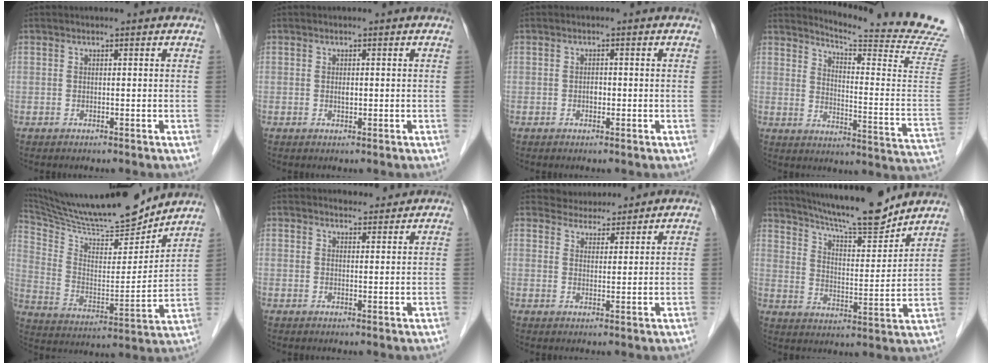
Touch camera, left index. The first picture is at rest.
{"total": 0.7, "force": [0.1, 0.3, 0.6], "torque": [-0.011, 0.000, 0.001]}
{"total": 0.9, "force": [-0.2, 0.6, 0.7], "torque": [-0.012, 0.002, -0.006]}
{"total": 21.4, "force": [20.1, -2.4, 6.9], "torque": [-0.118, -0.156, 0.240]}
{"total": 23.0, "force": [21.1, 3.3, 8.5], "torque": [-0.164, -0.014, 0.337]}
{"total": 3.4, "force": [3.2, 0.9, 0.3], "torque": [-0.007, 0.008, 0.044]}
{"total": 4.8, "force": [4.7, 1.3, 0.0], "torque": [-0.002, 0.016, 0.074]}
{"total": 16.3, "force": [14.7, 1.5, 7.0], "torque": [-0.120, -0.002, 0.227]}